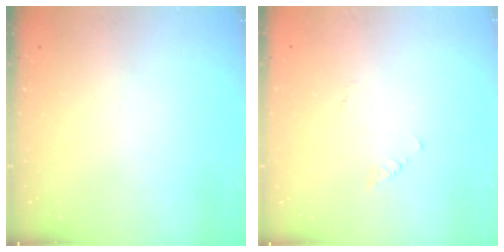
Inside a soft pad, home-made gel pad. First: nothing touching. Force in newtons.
{"total": 1.9, "press": 1.9, "slide": 0.4}